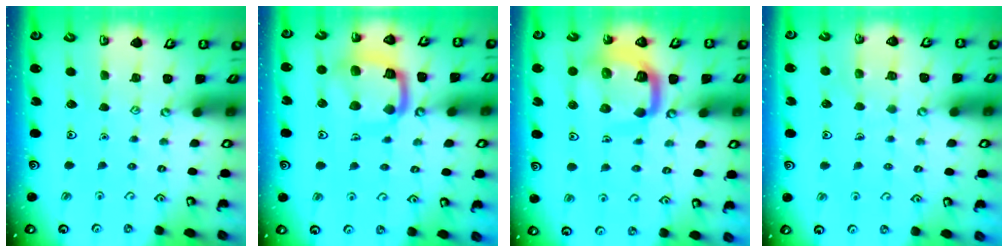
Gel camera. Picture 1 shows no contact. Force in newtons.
{"total": 15.4, "press": 15.3, "slide": 1.6}
{"total": 12.4, "press": 12.4, "slide": 1.2}
{"total": 5.4, "press": 5.4, "slide": 0.4}